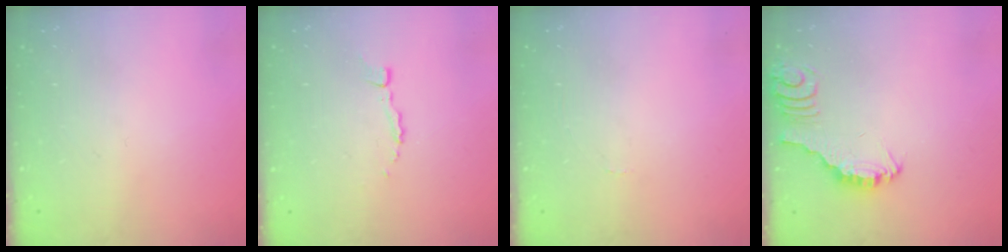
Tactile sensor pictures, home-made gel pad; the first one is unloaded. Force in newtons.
{"total": 2.9, "press": 2.9, "slide": 0.2}
{"total": 0.0}
{"total": 3.0, "press": 3.0, "slide": 0.2}